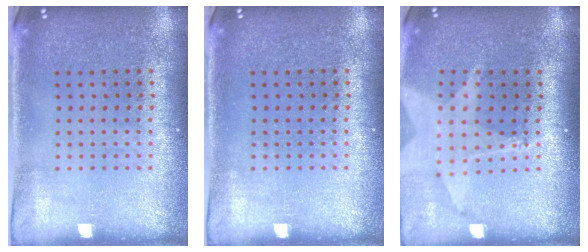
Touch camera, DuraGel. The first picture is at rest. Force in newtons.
{"total": 0.0}
{"total": 1.9, "press": 1.5, "slide": 1.2}